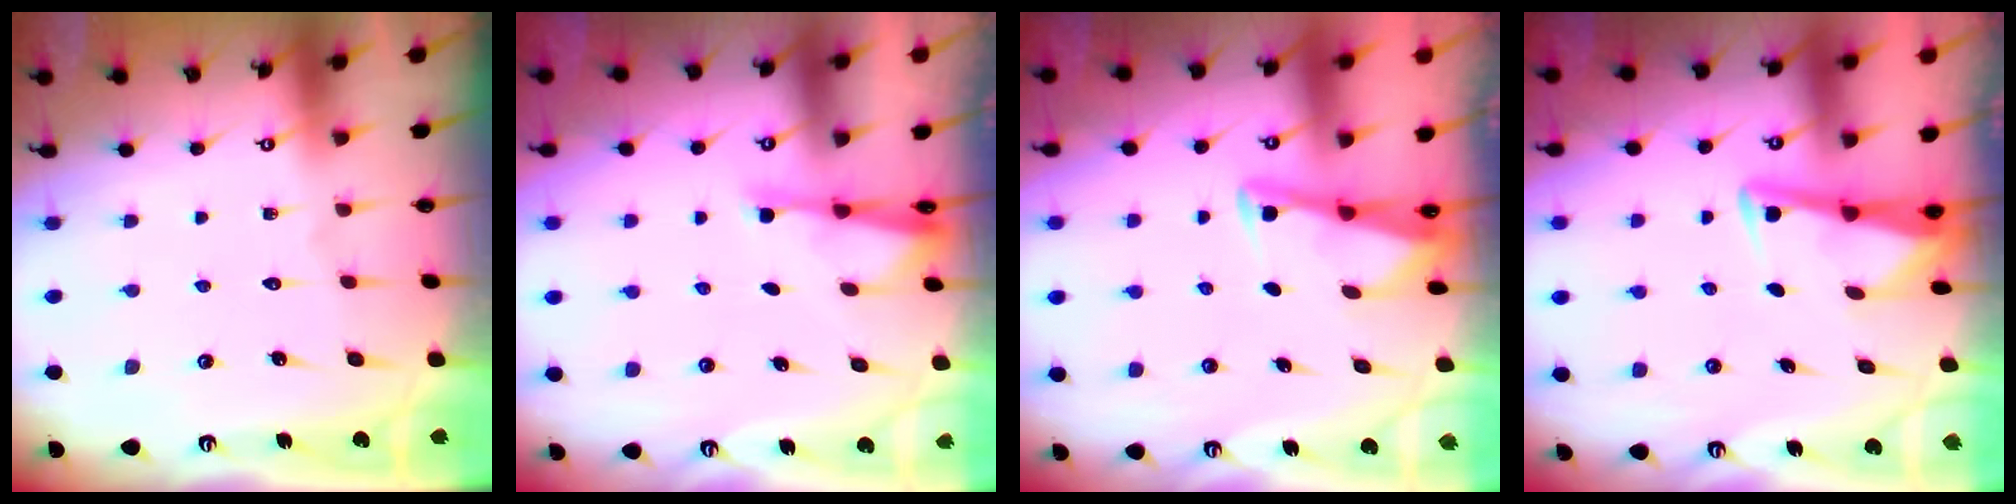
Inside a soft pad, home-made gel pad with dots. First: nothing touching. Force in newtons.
{"total": 2.2, "press": 2.2, "slide": 0.3}
{"total": 2.8, "press": 2.8, "slide": 0.3}
{"total": 3.2, "press": 3.1, "slide": 0.3}